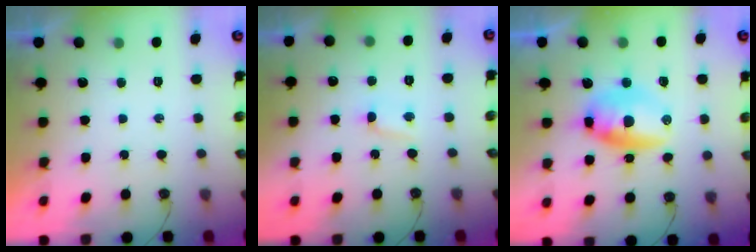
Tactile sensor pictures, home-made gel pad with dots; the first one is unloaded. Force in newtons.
{"total": 1.6, "press": 1.5, "slide": 0.2}
{"total": 9.1, "press": 9.1, "slide": 0.6}